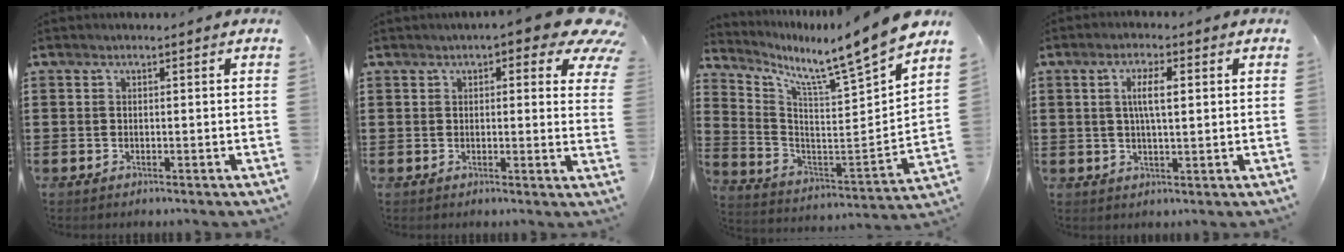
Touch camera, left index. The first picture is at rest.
{"total": 6.2, "force": [4.3, 1.6, 4.1], "torque": [-0.061, -0.016, 0.070]}
{"total": 9.0, "force": [8.5, -1.5, 2.9], "torque": [-0.081, -0.088, 0.125]}
{"total": 5.0, "force": [0.9, 1.4, 4.7], "torque": [-0.092, 0.007, 0.012]}